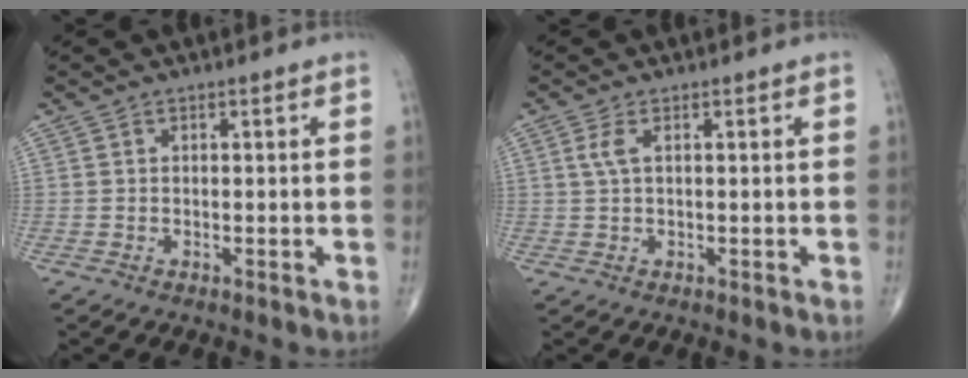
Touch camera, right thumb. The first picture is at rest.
{"total": 2.2, "force": [0.6, 0.8, 1.9], "torque": [-0.054, 0.007, 0.017]}